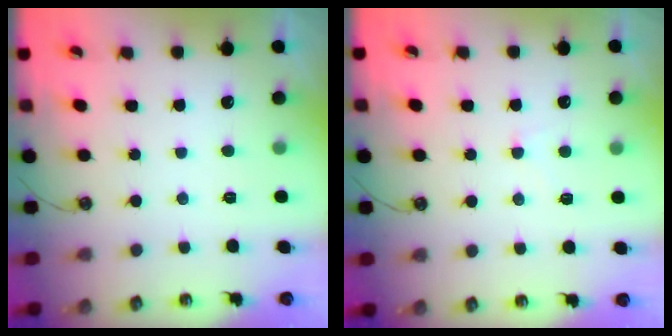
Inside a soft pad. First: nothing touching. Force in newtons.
{"total": 0.9, "press": 0.9, "slide": 0.4}